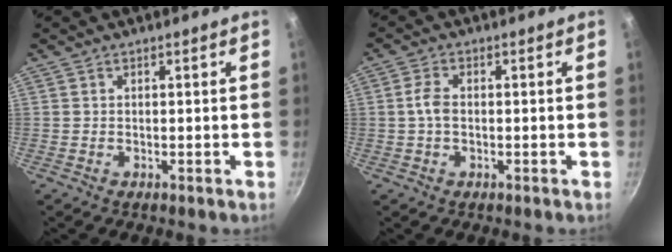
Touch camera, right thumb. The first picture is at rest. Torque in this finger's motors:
{"motor_torque": [-0.32, 0.29, 0.45, 0.36, 0.00]}